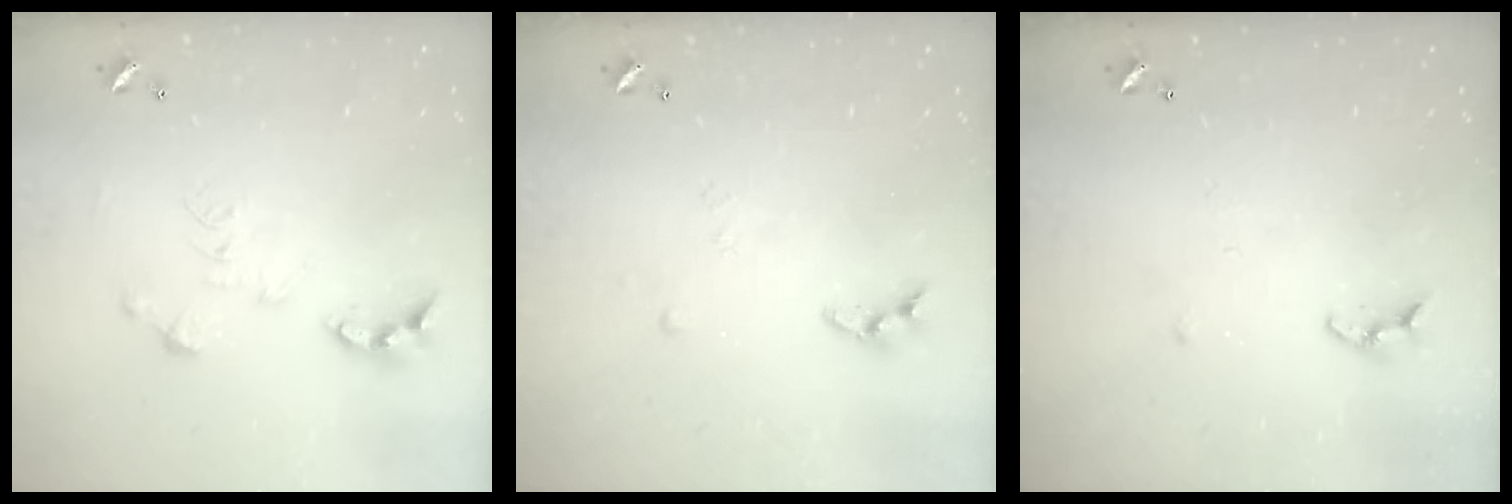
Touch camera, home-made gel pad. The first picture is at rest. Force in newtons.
{"total": 4.3, "press": 4.3, "slide": 0.4}
{"total": 4.0, "press": 3.9, "slide": 0.5}